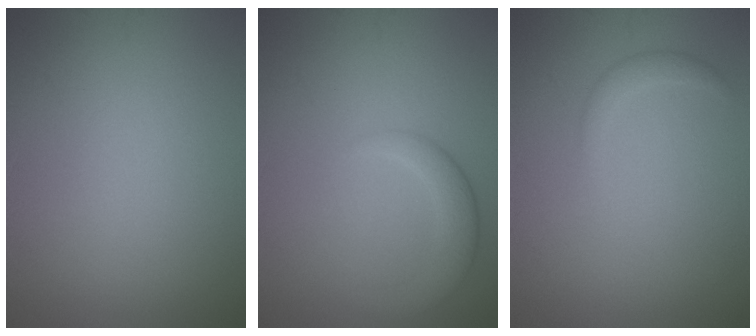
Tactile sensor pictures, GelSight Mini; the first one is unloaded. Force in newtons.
{"total": 3.1, "press": 3.1, "slide": 0.3}
{"total": 1.2, "press": 1.2, "slide": 0.2}